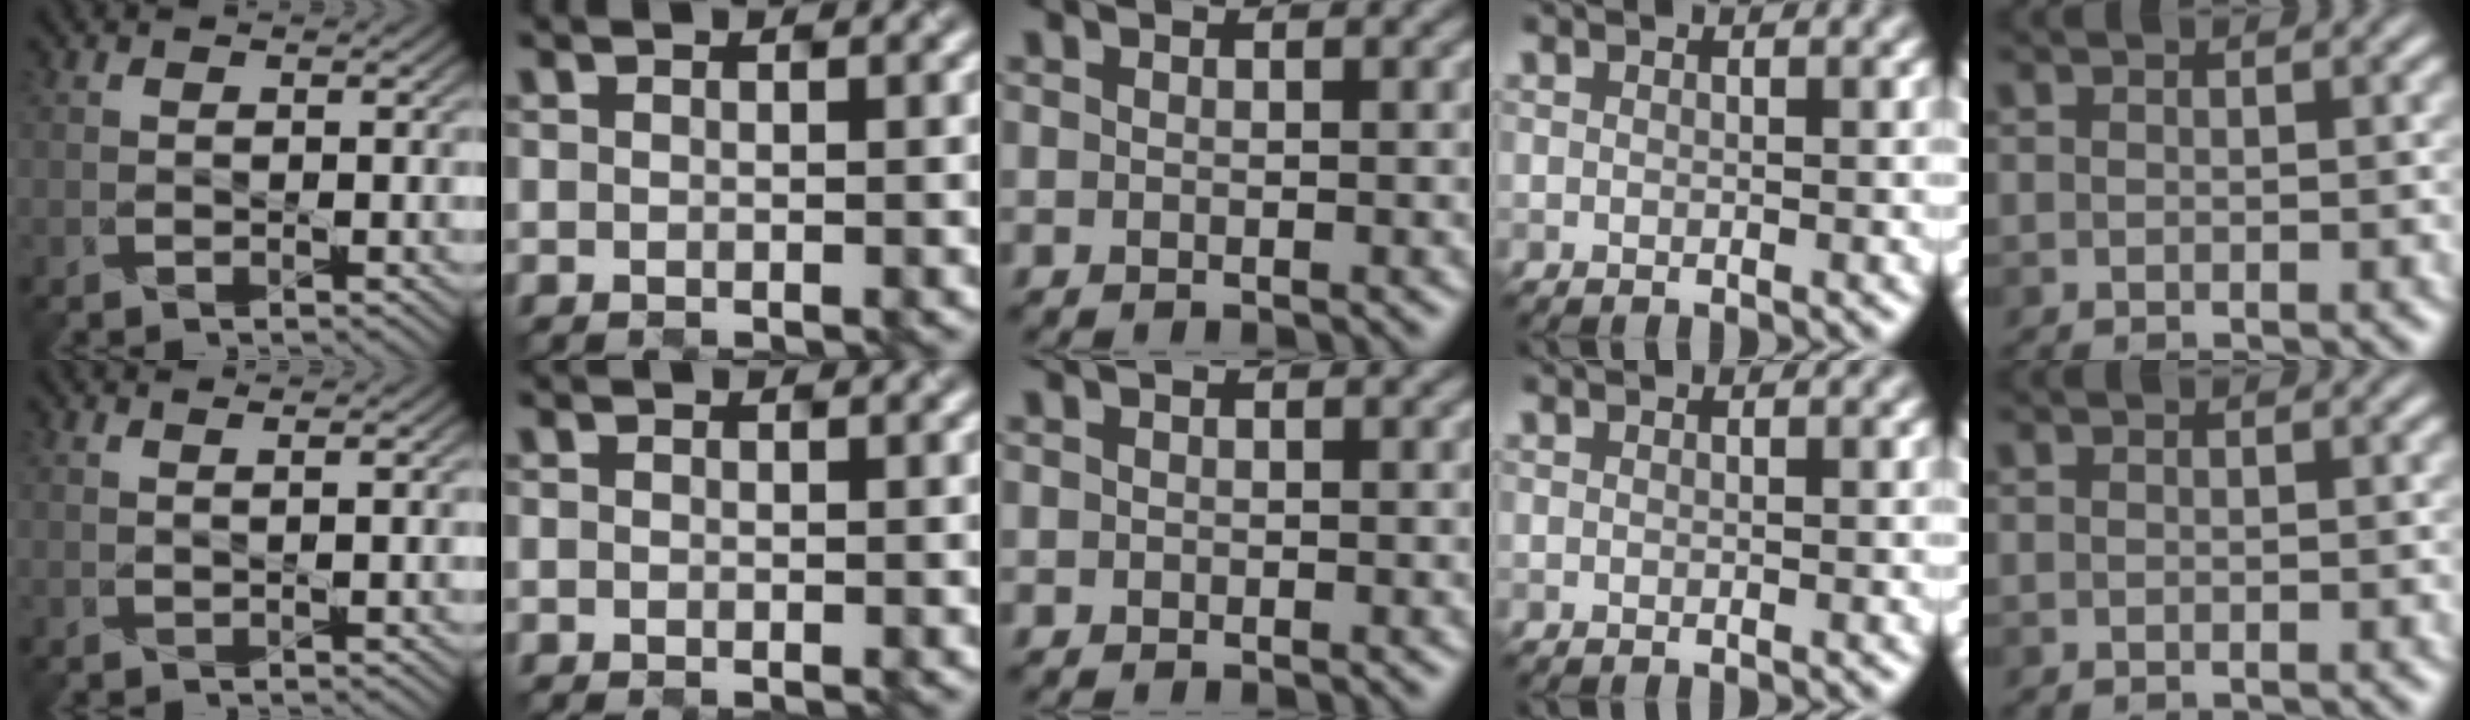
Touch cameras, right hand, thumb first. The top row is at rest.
{"thumb": {"total": 1.5, "force": [1.1, -0.9, -0.2], "torque": [0.002, 0.006, 0.024]}, "index": {"total": 0.9, "force": [-0.6, -0.4, -0.5], "torque": [0.002, 0.002, -0.003]}}